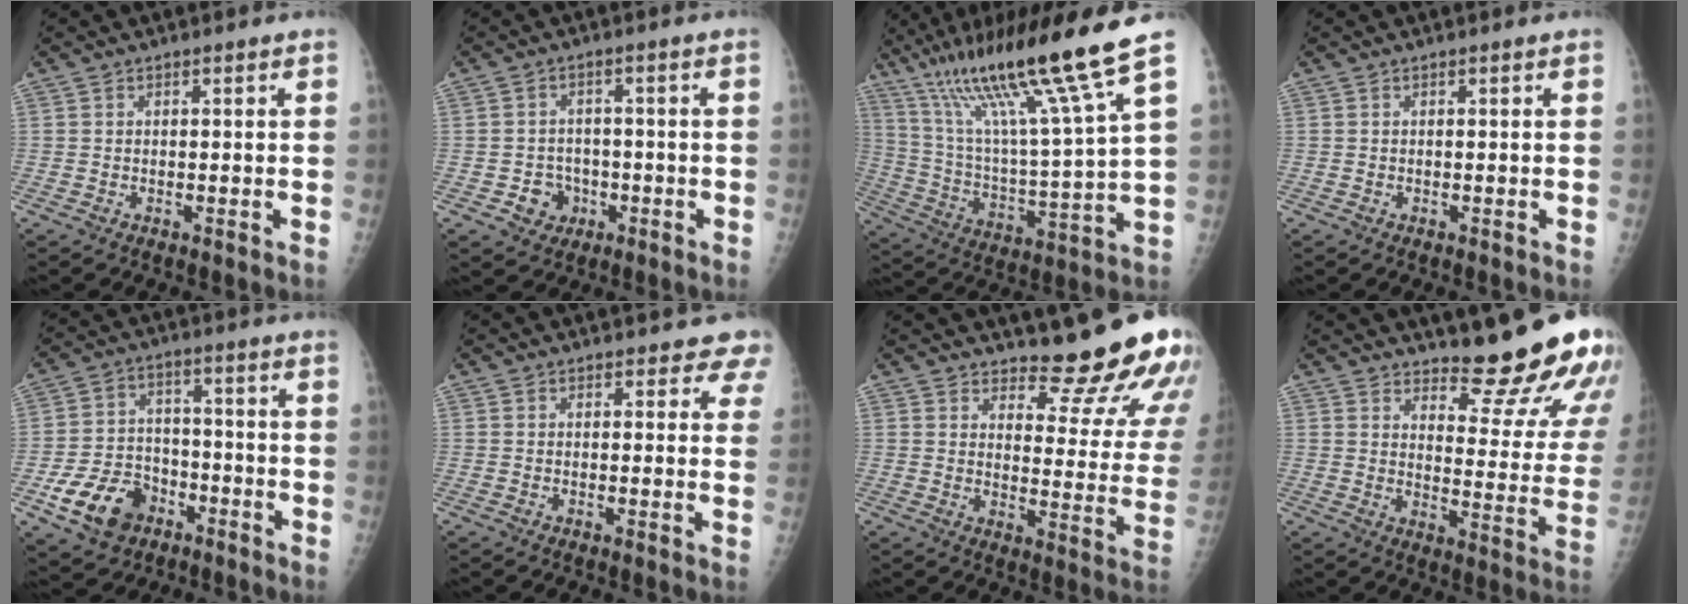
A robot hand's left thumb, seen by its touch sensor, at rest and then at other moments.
{"total": 4.8, "force": [-1.8, 4.2, 1.4], "torque": [0.003, 0.012, -0.024]}
{"total": 21.5, "force": [14.6, 0.1, 15.8], "torque": [-0.256, -0.060, 0.260]}
{"total": 0.0}
{"total": 11.6, "force": [-5.8, 8.4, 5.7], "torque": [-0.080, 0.031, -0.096]}
{"total": 4.2, "force": [3.6, 2.0, 0.5], "torque": [0.032, -0.017, 0.016]}
{"total": 15.2, "force": [13.8, 3.1, 5.6], "torque": [-0.030, -0.146, 0.166]}
{"total": 17.2, "force": [14.9, 3.3, 7.9], "torque": [-0.066, -0.151, 0.190]}